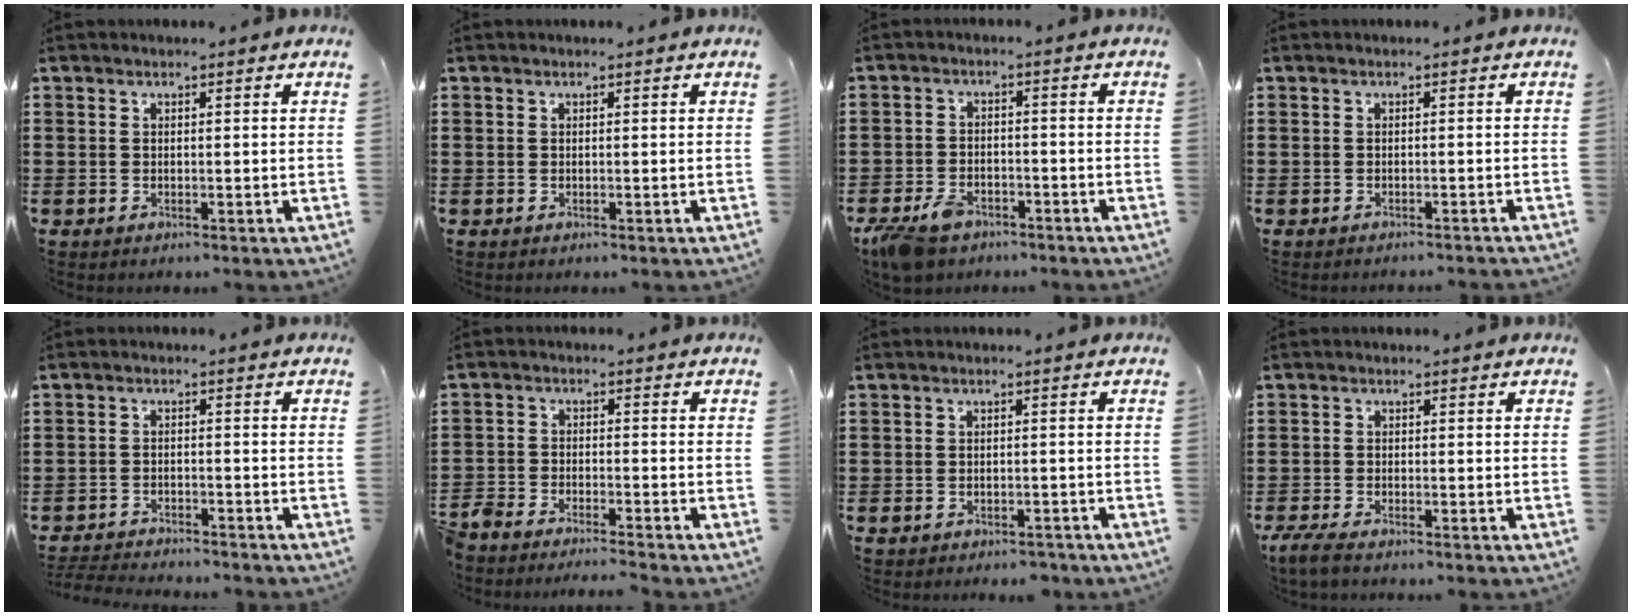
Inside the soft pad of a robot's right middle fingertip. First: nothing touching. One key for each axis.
{"total": 0.0}
{"total": 4.7, "fx": -3.6, "fy": 2.2, "fz": 2.2, "tx": -0.056, "ty": 0.005, "tz": -0.074}
{"total": 0.6, "fx": -0.6, "fy": -0.1, "fz": 0.1, "tx": -0.003, "ty": 0.000, "tz": -0.013}
{"total": 3.2, "fx": -3.2, "fy": 0.1, "fz": 0.2, "tx": -0.013, "ty": -0.004, "tz": -0.070}
{"total": 4.1, "fx": -4.1, "fy": 0.2, "fz": 0.1, "tx": -0.027, "ty": -0.006, "tz": -0.094}
{"total": 1.6, "fx": -1.5, "fy": 0.4, "fz": 0.2, "tx": -0.008, "ty": 0.000, "tz": -0.033}
{"total": 2.3, "fx": -1.9, "fy": 0.3, "fz": 1.3, "tx": -0.037, "ty": -0.003, "tz": -0.041}